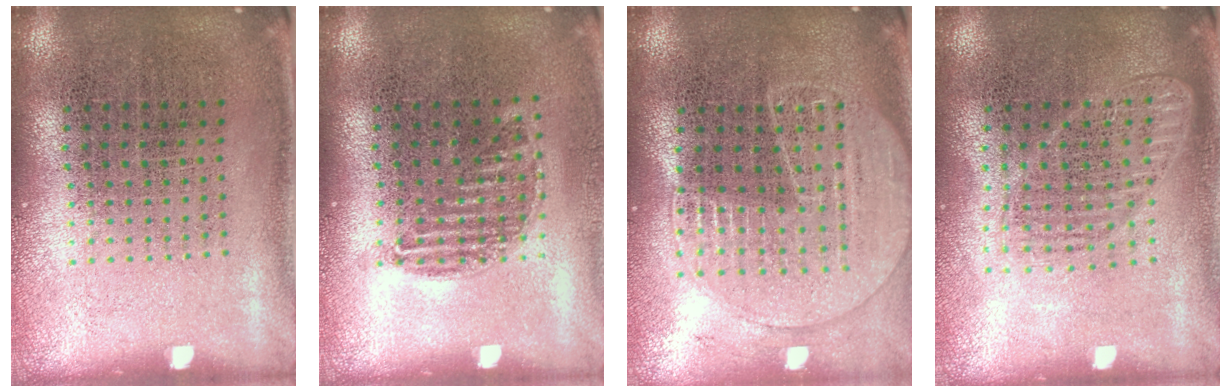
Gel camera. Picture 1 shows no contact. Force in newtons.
{"total": 0.9, "press": 0.8, "slide": 0.5}
{"total": 1.8, "press": 1.6, "slide": 0.7}
{"total": 1.6, "press": 1.4, "slide": 0.7}